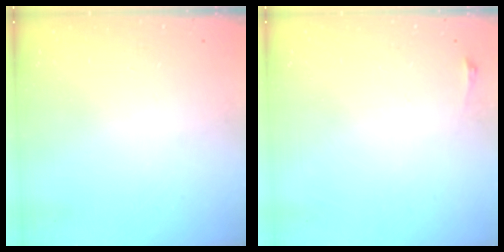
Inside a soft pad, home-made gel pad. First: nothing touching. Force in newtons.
{"total": 2.8, "press": 2.1, "slide": 1.9}